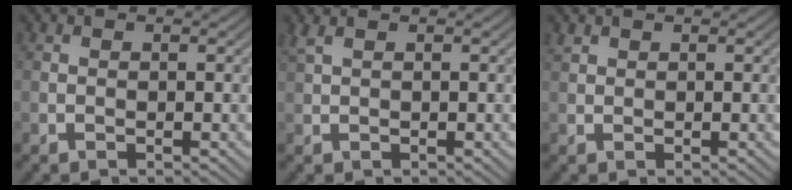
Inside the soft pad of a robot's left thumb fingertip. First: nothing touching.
{"total": 1.6, "force": [1.2, 0.2, 1.0], "torque": [-0.031, 0.010, 0.027]}
{"total": 0.9, "force": [0.8, 0.3, 0.2], "torque": [-0.009, 0.002, 0.022]}